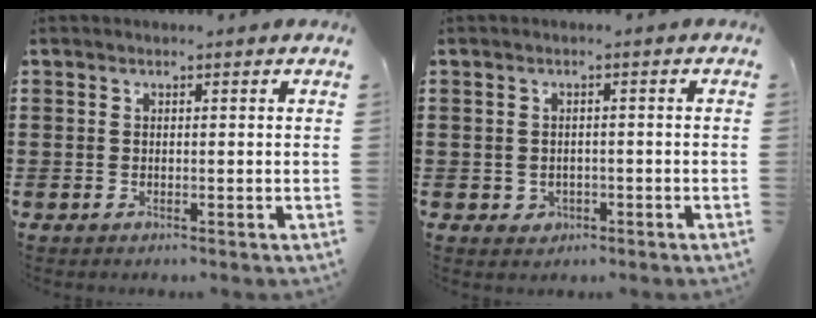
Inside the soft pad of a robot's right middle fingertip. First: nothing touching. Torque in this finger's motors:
{"motor_torque": [0.50, -0.31, -0.02, 0.00]}